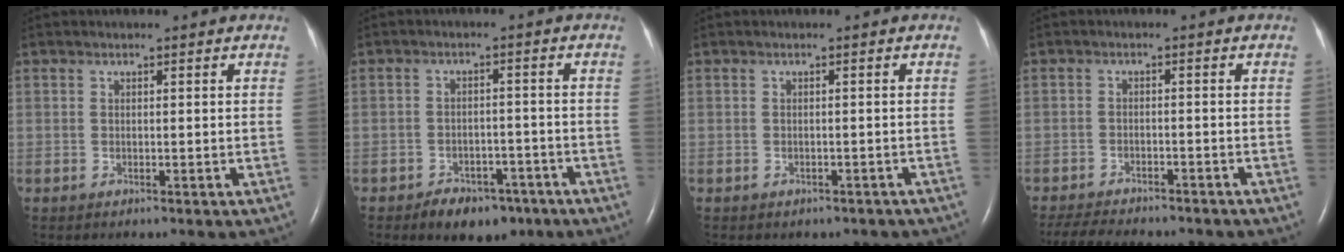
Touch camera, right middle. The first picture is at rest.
{"total": 6.5, "force": [-4.5, 3.8, 2.8], "torque": [-0.040, 0.007, -0.062]}
{"total": 4.5, "force": [-3.7, 2.3, 1.1], "torque": [-0.010, 0.014, -0.033]}
{"total": 12.2, "force": [-10.8, 2.9, 5.0], "torque": [-0.090, -0.012, -0.146]}